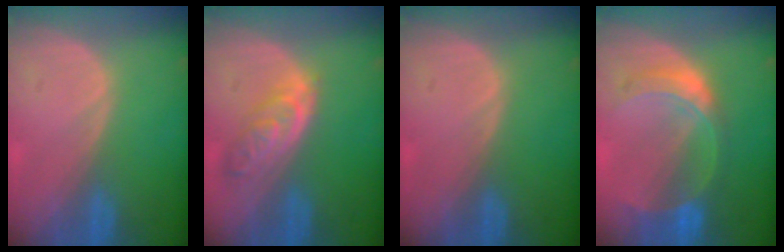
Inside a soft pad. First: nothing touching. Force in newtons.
{"total": 5.2, "press": 5.2, "slide": 0.4}
{"total": 0.0}
{"total": 7.6, "press": 6.6, "slide": 3.8}